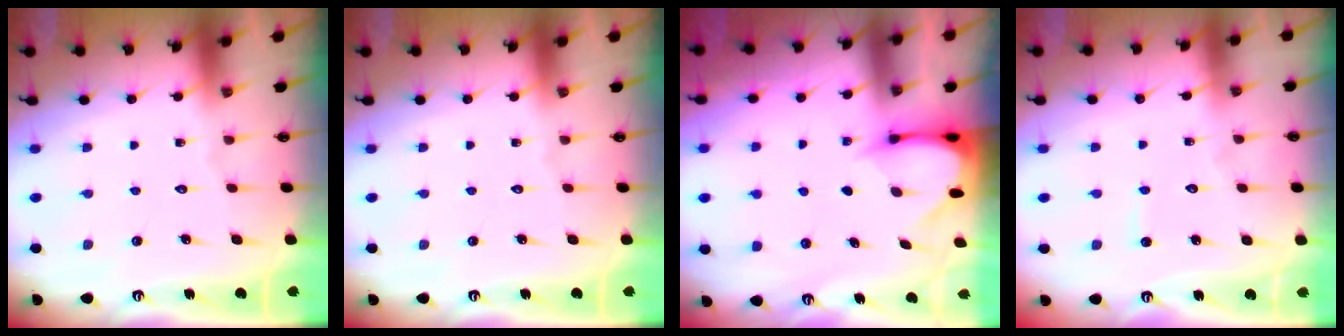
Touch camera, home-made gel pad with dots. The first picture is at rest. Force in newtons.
{"total": 0.0}
{"total": 3.3, "press": 3.3, "slide": 0.3}
{"total": 4.7, "press": 4.7, "slide": 0.5}